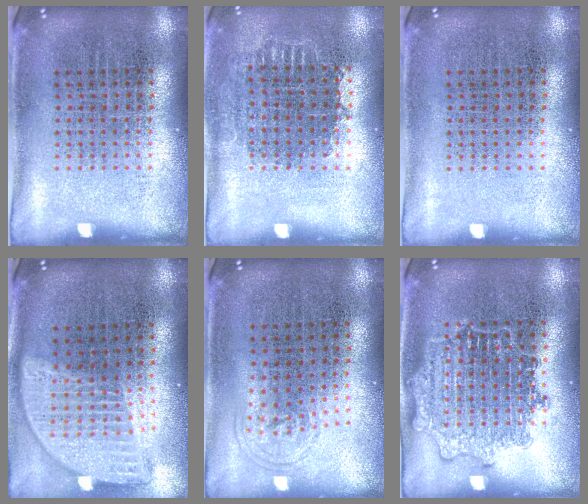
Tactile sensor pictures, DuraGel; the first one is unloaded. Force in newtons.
{"total": 0.8, "press": 0.7, "slide": 0.3}
{"total": 0.0}
{"total": 2.0, "press": 1.6, "slide": 1.2}
{"total": 0.7, "press": 0.6, "slide": 0.5}
{"total": 2.8, "press": 2.8, "slide": 0.5}